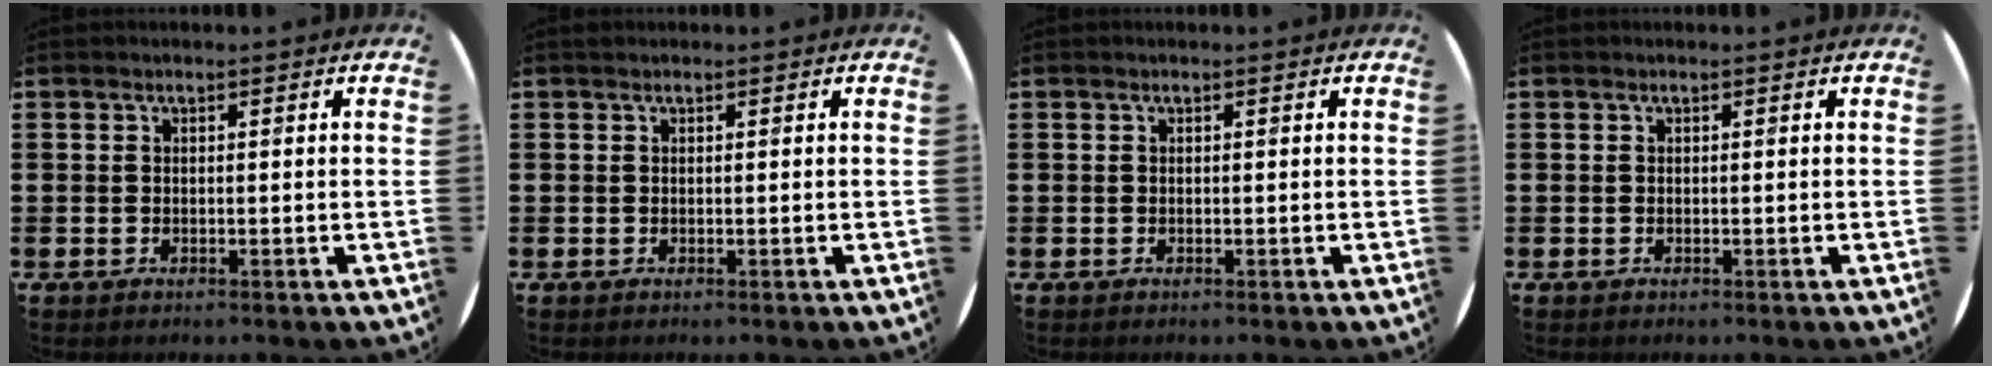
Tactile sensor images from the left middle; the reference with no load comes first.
{"total": 0.0}
{"total": 0.0}
{"total": 0.0}